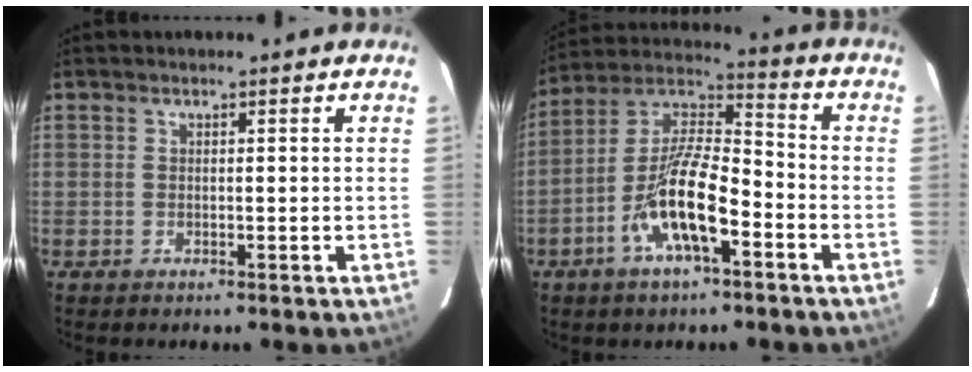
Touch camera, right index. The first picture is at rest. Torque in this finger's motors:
{"motor_torque": [1.40, -0.74, 1.06, 0.21]}